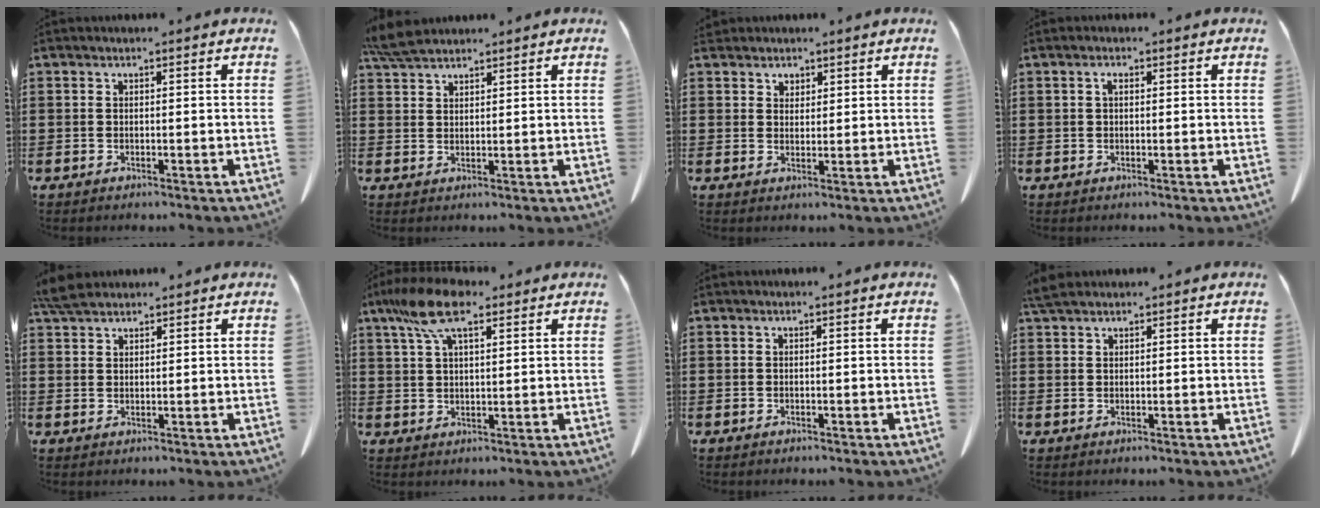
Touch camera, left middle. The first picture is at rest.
{"total": 4.2, "force": [3.7, 0.8, 1.9], "torque": [-0.047, -0.002, 0.070]}
{"total": 2.3, "force": [2.0, 1.2, 0.0], "torque": [0.002, 0.001, 0.036]}
{"total": 1.1, "force": [0.4, 0.5, 0.9], "torque": [-0.021, 0.006, 0.005]}
{"total": 3.9, "force": [3.4, 1.0, 1.7], "torque": [-0.043, -0.001, 0.064]}
{"total": 9.3, "force": [5.7, 3.1, 6.6], "torque": [-0.146, 0.000, 0.103]}
{"total": 0.0}
{"total": 2.4, "force": [2.1, 0.6, 1.1], "torque": [-0.028, 0.004, 0.040]}